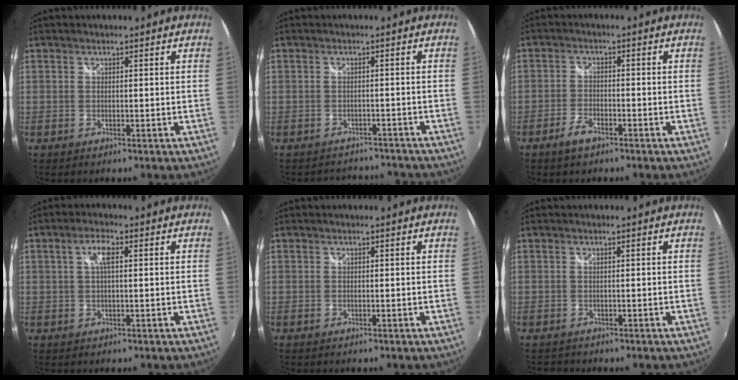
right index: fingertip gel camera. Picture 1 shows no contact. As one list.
[{"total": 7.0, "force": [-6.4, 2.3, 1.3], "torque": [-0.027, 0.007, -0.082]}, {"total": 3.8, "force": [-2.8, 1.6, 2.2], "torque": [-0.058, -0.002, -0.055]}, {"total": 3.4, "force": [0.8, 1.0, 3.2], "torque": [-0.061, 0.007, 0.013]}, {"total": 0.0}, {"total": 0.9, "force": [-0.7, 0.5, 0.2], "torque": [-0.008, -0.001, -0.010]}]